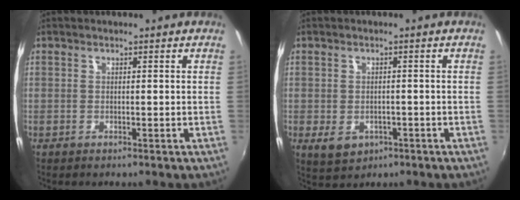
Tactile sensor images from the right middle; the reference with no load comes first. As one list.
[{"total": 5.2, "force": [-2.0, 3.8, 2.9], "torque": [-0.059, -0.013, -0.025]}]